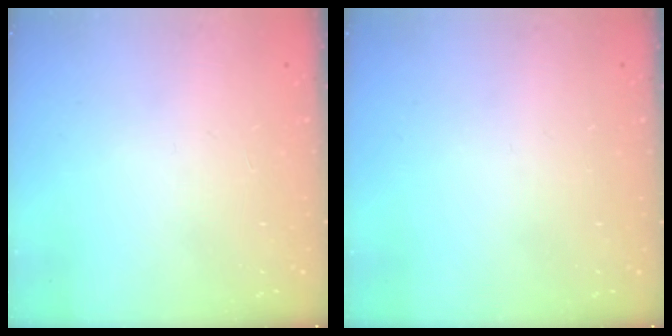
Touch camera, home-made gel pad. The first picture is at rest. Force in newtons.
{"total": 0.0}